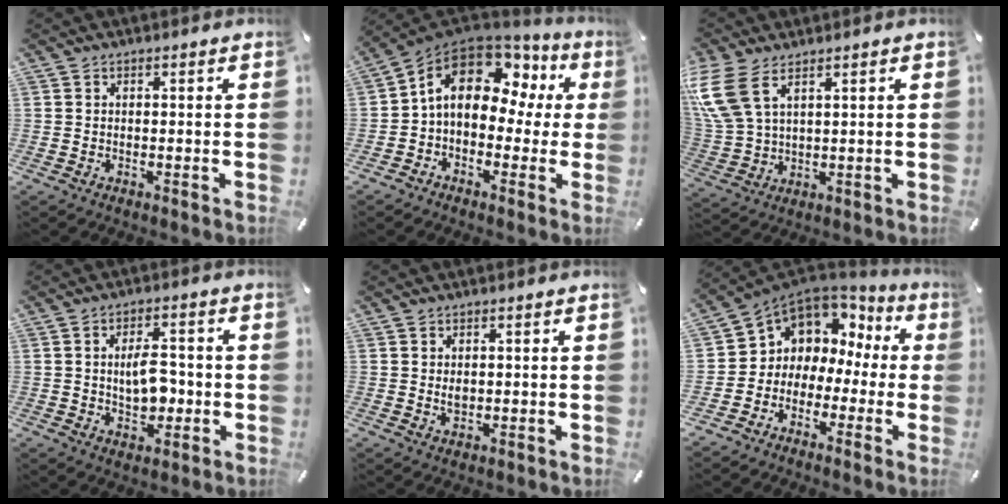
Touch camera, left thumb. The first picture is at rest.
{"total": 13.5, "force": [5.2, 8.9, 8.8], "torque": [-0.153, -0.017, 0.094]}
{"total": 10.2, "force": [5.5, 5.6, 6.5], "torque": [-0.176, -0.021, 0.101]}
{"total": 8.0, "force": [-0.3, 5.0, 6.2], "torque": [-0.097, 0.004, -0.007]}
{"total": 1.7, "force": [0.3, 1.3, 1.1], "torque": [-0.016, 0.001, 0.002]}
{"total": 6.3, "force": [2.2, 5.9, 0.7], "torque": [-0.040, -0.037, 0.041]}